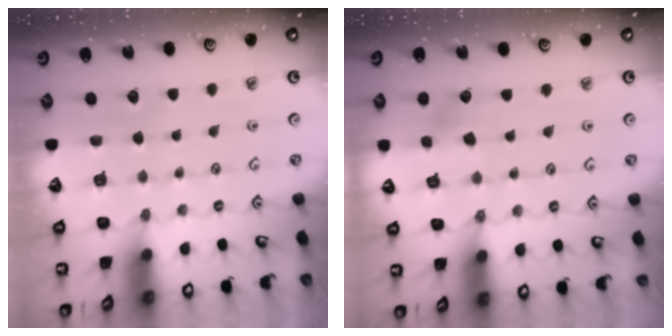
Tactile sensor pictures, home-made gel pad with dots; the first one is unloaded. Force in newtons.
{"total": 3.7, "press": 3.7, "slide": 0.5}